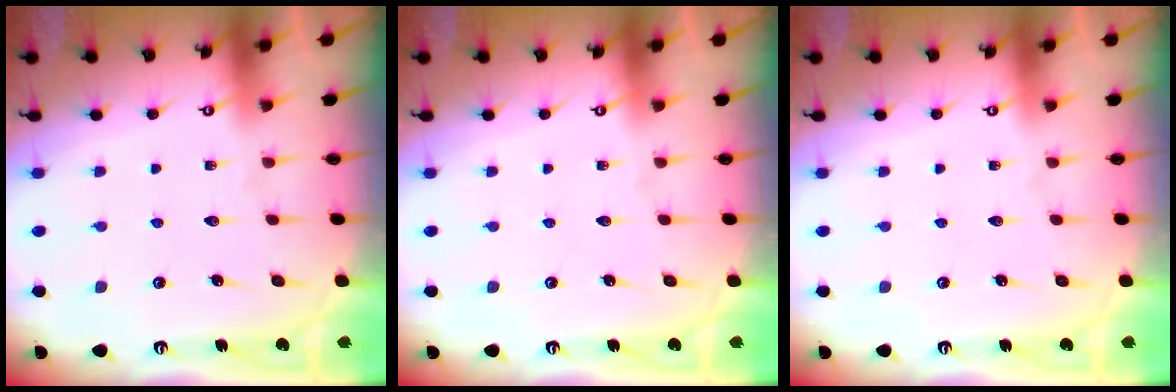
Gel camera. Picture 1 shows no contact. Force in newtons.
{"total": 0.0}
{"total": 0.0}